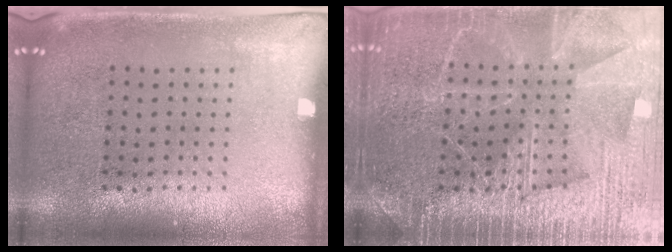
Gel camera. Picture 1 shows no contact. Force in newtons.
{"total": 6.6, "press": 6.5, "slide": 0.8}